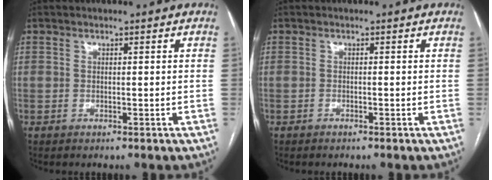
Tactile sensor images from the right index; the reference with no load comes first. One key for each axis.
{"total": 0.0}